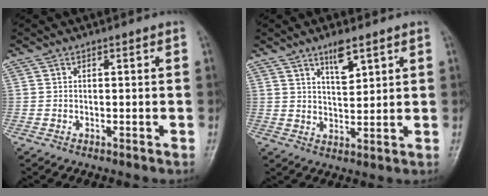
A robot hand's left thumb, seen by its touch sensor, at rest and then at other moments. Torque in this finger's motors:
{"motor_torque": [0.27, 0.43, -0.36, -0.15, 0.10]}